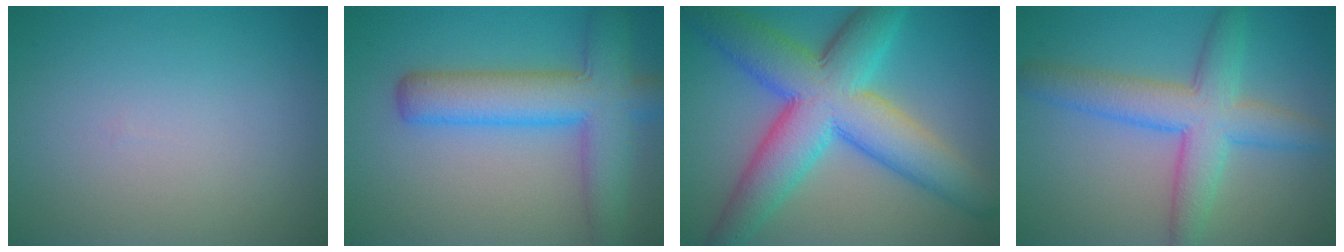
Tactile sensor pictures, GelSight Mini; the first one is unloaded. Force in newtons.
{"total": 7.5, "press": 7.5, "slide": 0.3}
{"total": 11.6, "press": 11.6, "slide": 0.3}
{"total": 6.2, "press": 6.2, "slide": 0.2}